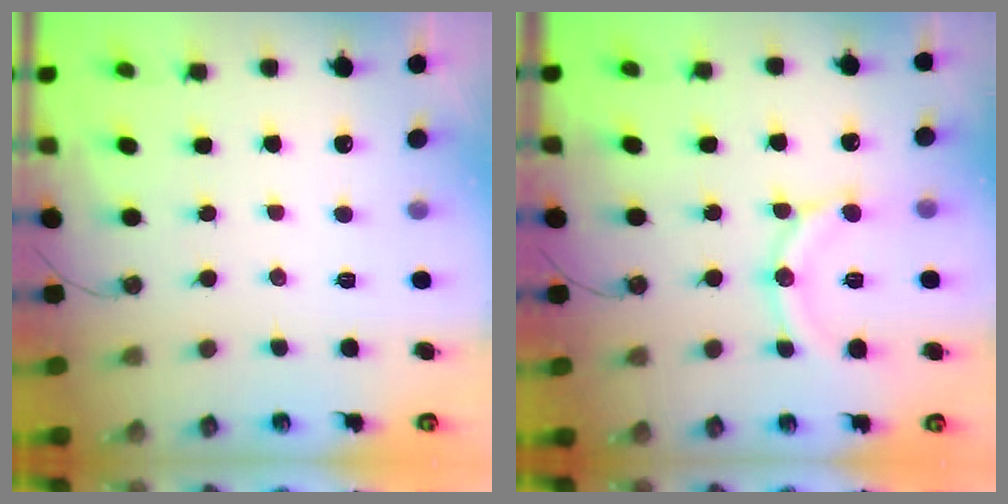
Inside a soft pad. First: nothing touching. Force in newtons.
{"total": 13.2, "press": 13.1, "slide": 1.4}